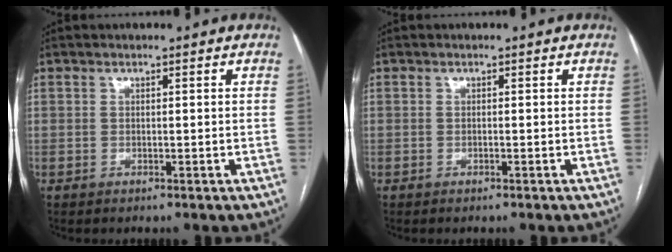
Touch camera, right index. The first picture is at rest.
{"total": 0.0}